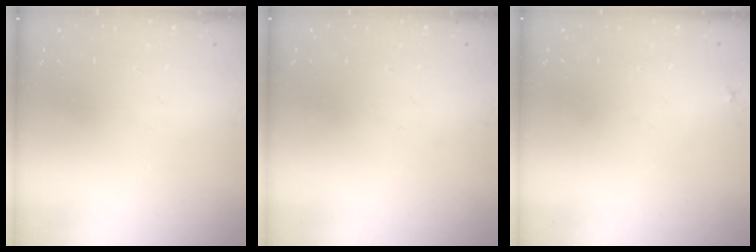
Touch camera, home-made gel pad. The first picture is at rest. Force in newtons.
{"total": 0.0}
{"total": 3.3, "press": 3.3, "slide": 0.4}